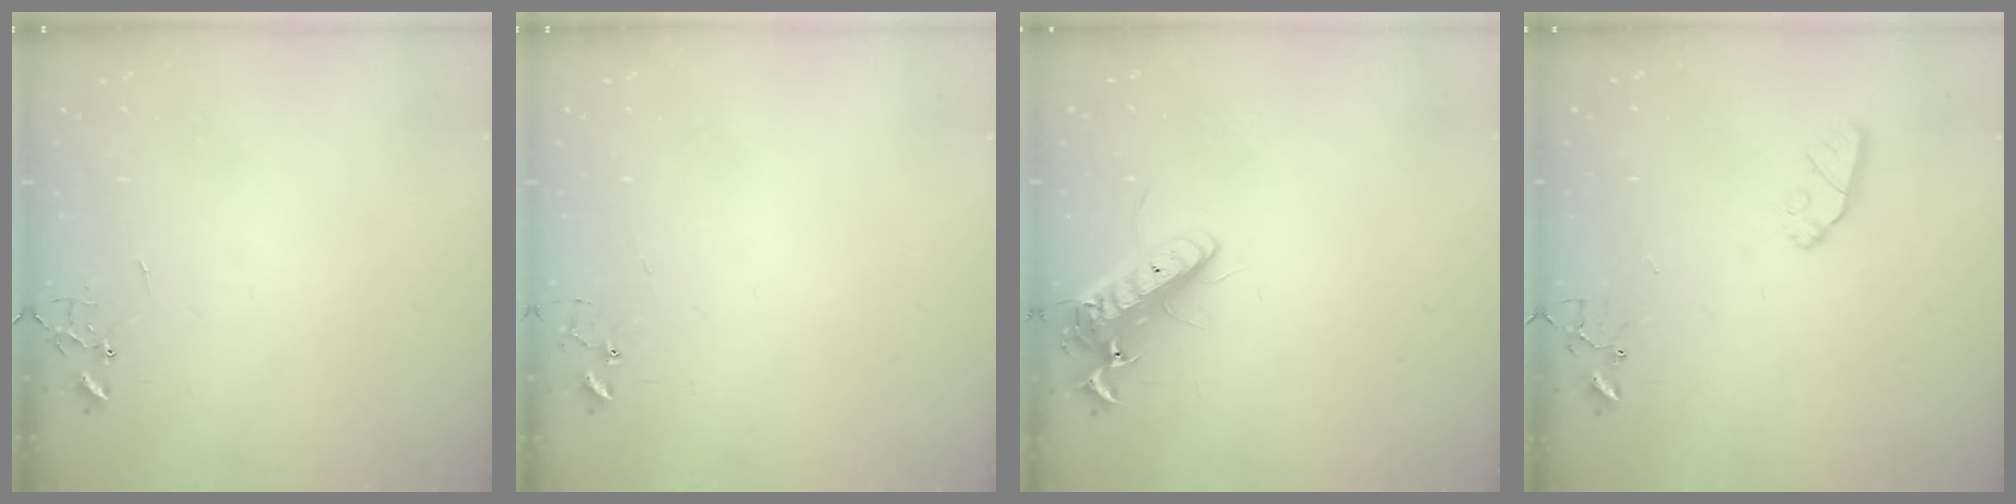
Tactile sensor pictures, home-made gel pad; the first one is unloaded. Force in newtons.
{"total": 3.1, "press": 3.1, "slide": 0.3}
{"total": 14.0, "press": 13.7, "slide": 2.8}
{"total": 7.3, "press": 7.2, "slide": 0.5}